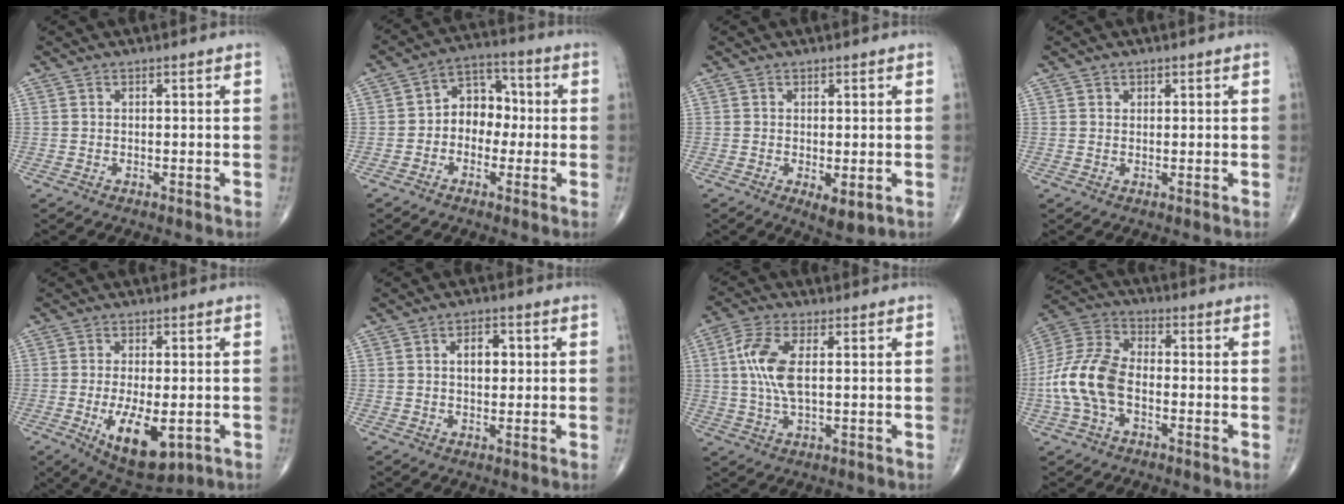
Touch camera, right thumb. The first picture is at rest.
{"total": 8.5, "force": [-0.7, 6.5, 5.3], "torque": [-0.036, 0.033, -0.028]}
{"total": 3.7, "force": [-0.8, 1.6, 3.2], "torque": [-0.046, -0.012, -0.004]}
{"total": 1.1, "force": [0.6, 0.9, 0.2], "torque": [0.008, -0.003, 0.006]}
{"total": 11.4, "force": [-3.3, 5.1, 9.7], "torque": [-0.154, -0.015, -0.040]}
{"total": 4.6, "force": [0.8, 2.9, 3.6], "torque": [-0.036, 0.004, 0.010]}
{"total": 8.9, "force": [1.3, 3.6, 8.0], "torque": [-0.186, 0.003, 0.026]}
{"total": 13.3, "force": [-2.8, 8.0, 10.3], "torque": [-0.224, 0.033, -0.060]}